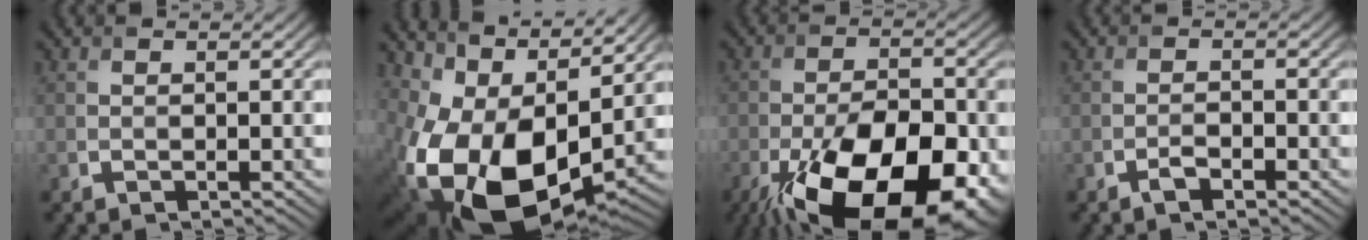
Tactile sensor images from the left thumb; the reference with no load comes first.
{"total": 18.0, "force": [0.5, 10.8, 14.4], "torque": [-0.278, -0.043, 0.037]}
{"total": 20.6, "force": [-10.9, 10.0, 14.3], "torque": [-0.224, -0.037, -0.154]}
{"total": 2.1, "force": [-1.2, 0.7, 1.5], "torque": [-0.030, -0.001, -0.025]}